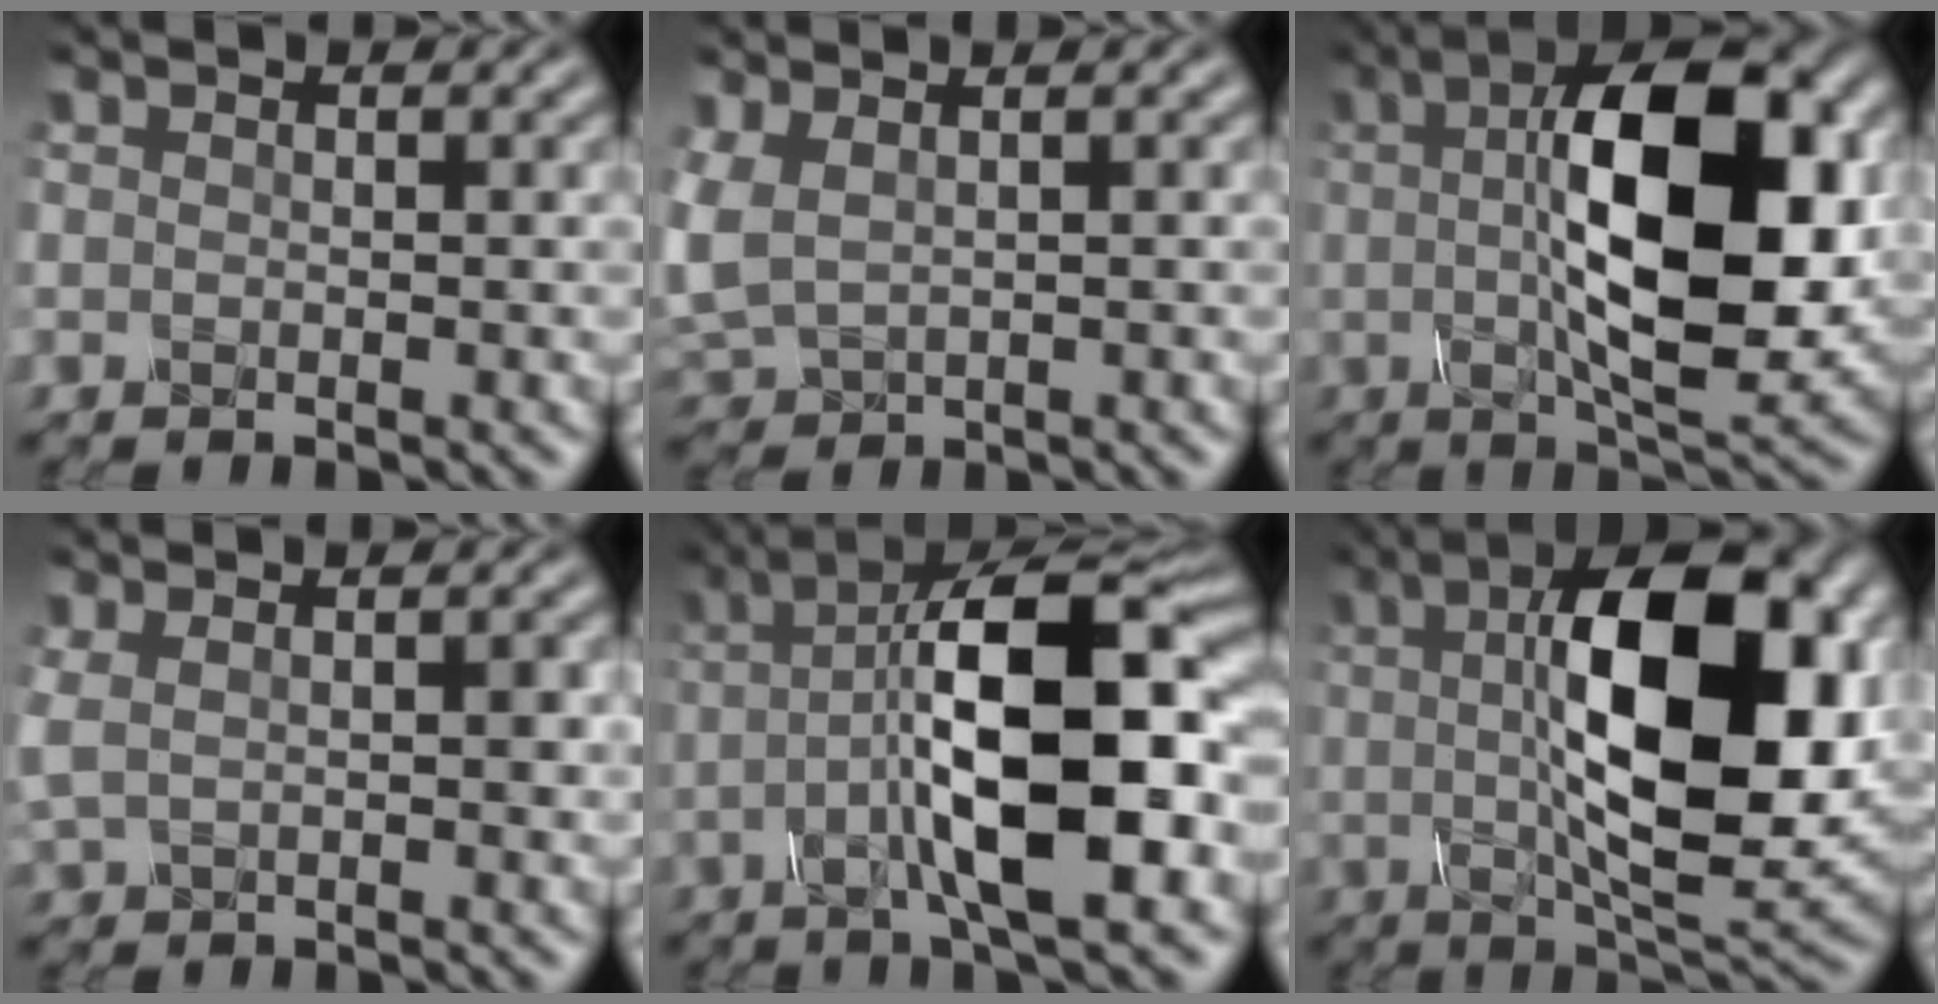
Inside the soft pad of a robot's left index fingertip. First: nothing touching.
{"total": 3.7, "force": [1.2, 2.0, 2.8], "torque": [-0.082, 0.005, 0.029]}
{"total": 13.8, "force": [1.7, 5.1, 12.8], "torque": [-0.193, 0.010, 0.024]}
{"total": 2.6, "force": [0.7, 1.3, 2.2], "torque": [-0.051, 0.002, 0.016]}
{"total": 12.3, "force": [-0.8, 3.8, 11.7], "torque": [-0.187, 0.011, -0.020]}
{"total": 15.2, "force": [2.2, 5.7, 13.9], "torque": [-0.215, 0.010, 0.031]}